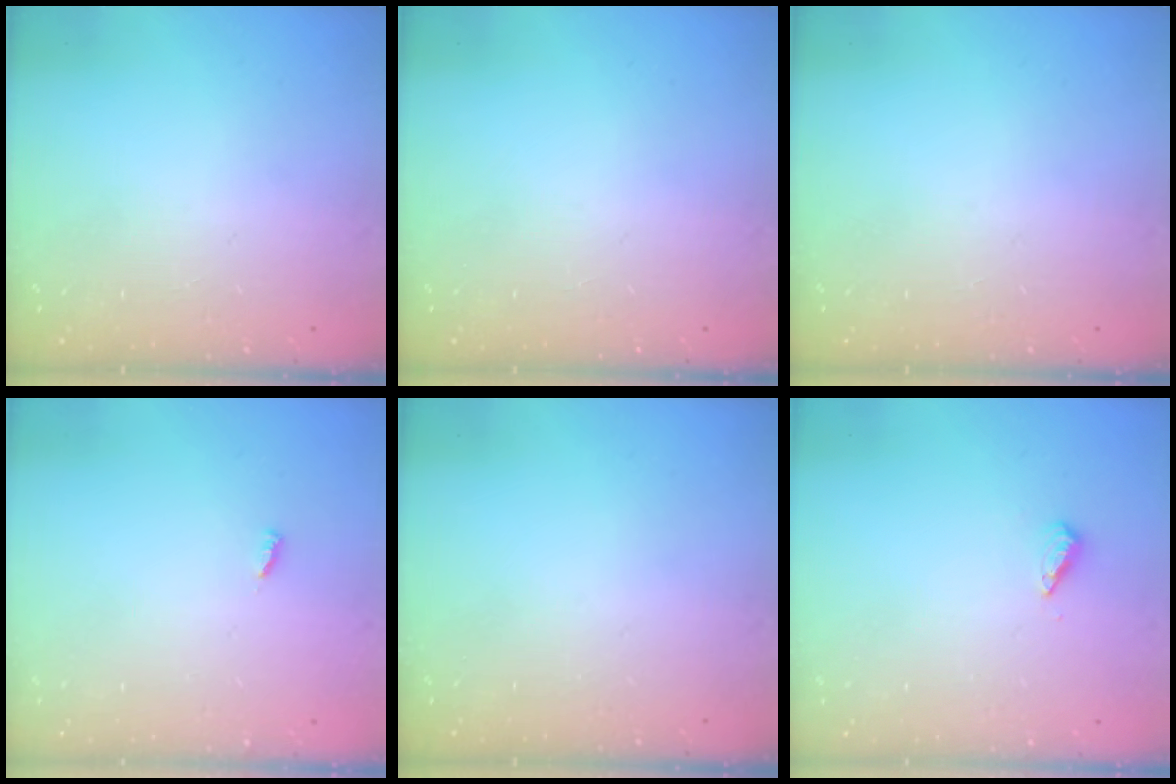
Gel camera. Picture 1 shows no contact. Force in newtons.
{"total": 0.0}
{"total": 0.0}
{"total": 3.0, "press": 3.0, "slide": 0.0}
{"total": 0.0}
{"total": 4.2, "press": 4.1, "slide": 1.0}